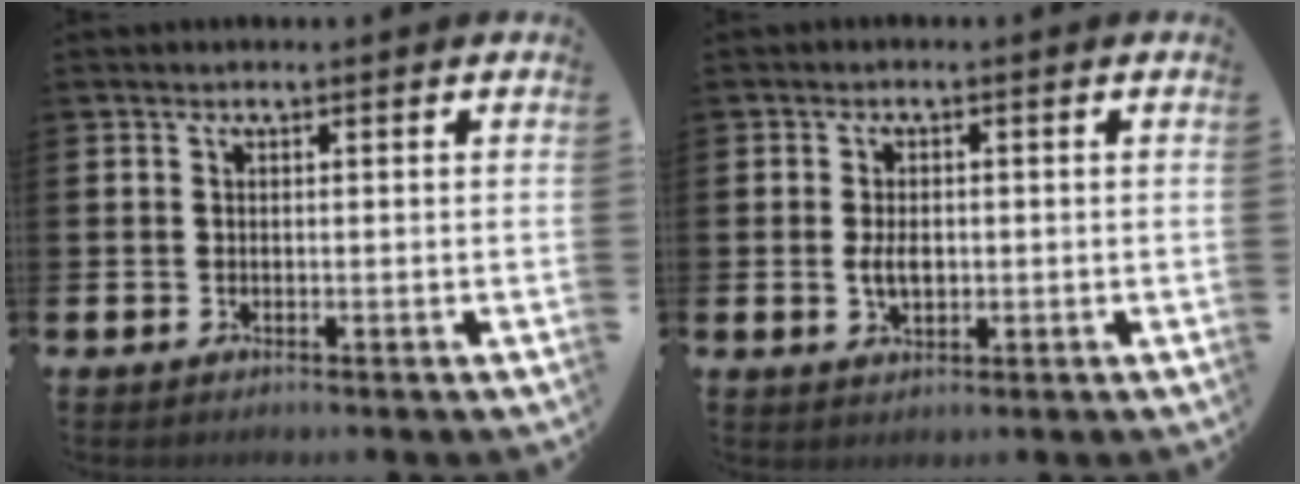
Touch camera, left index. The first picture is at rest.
{"total": 3.1, "force": [0.0, 1.9, 2.5], "torque": [-0.039, 0.003, -0.004]}